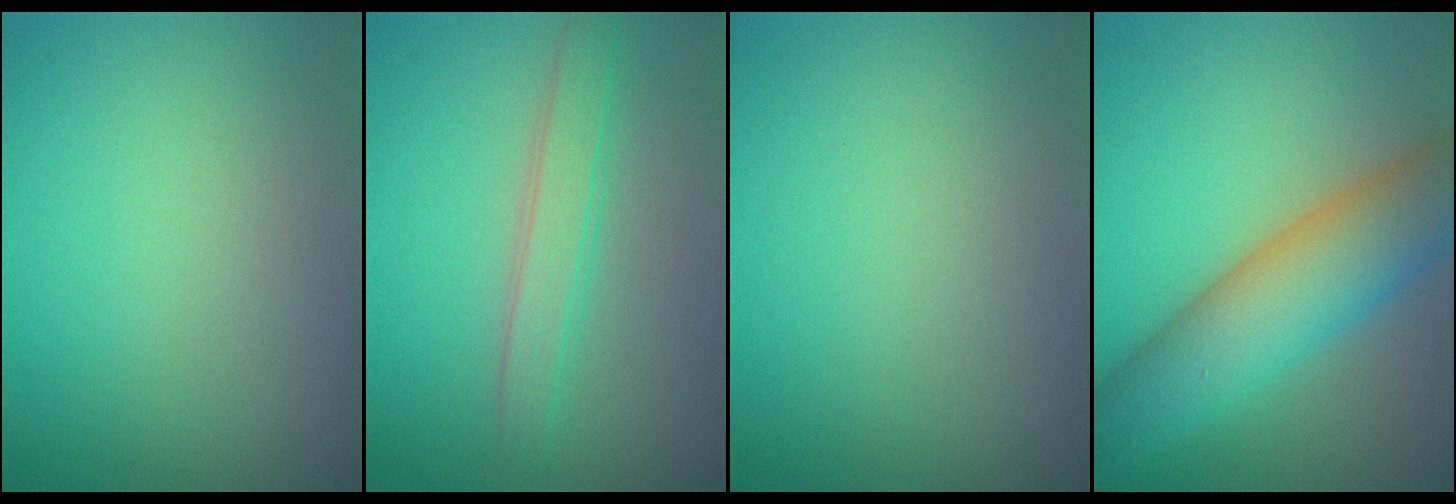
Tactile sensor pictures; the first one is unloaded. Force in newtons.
{"total": 2.6, "press": 2.6, "slide": 0.0}
{"total": 0.0}
{"total": 9.2, "press": 9.2, "slide": 0.2}